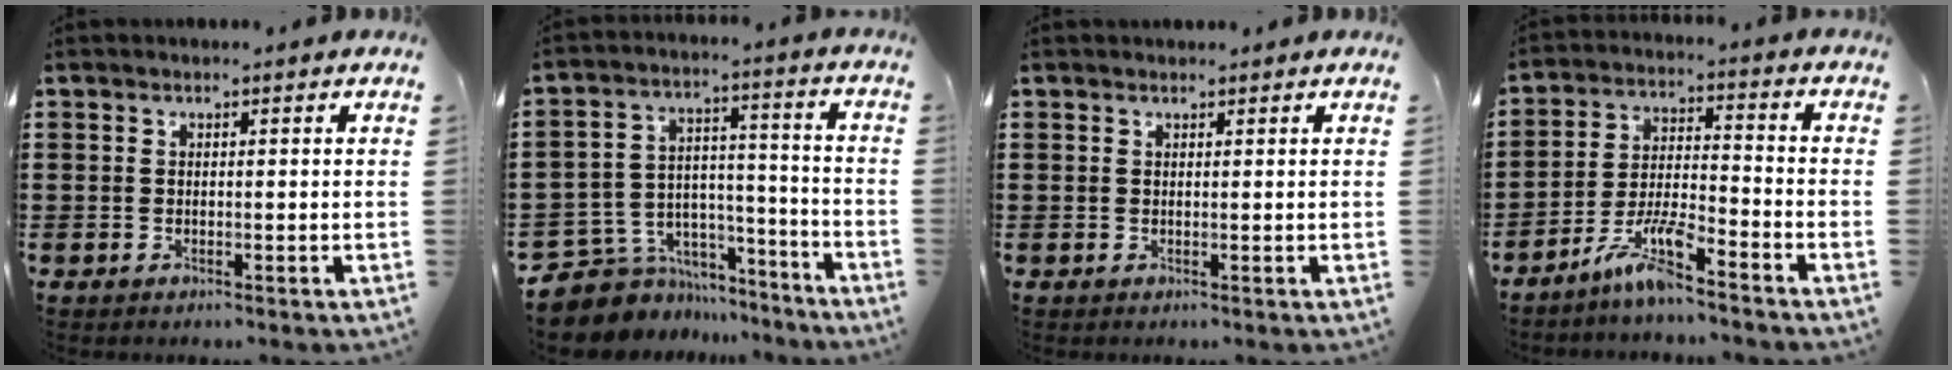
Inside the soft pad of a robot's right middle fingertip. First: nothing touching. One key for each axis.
{"total": 7.0, "fx": -5.9, "fy": 3.8, "fz": 0.5, "tx": -0.032, "ty": 0.002, "tz": -0.115}
{"total": 0.5, "fx": 0.5, "fy": 0.1, "fz": 0.0, "tx": -0.003, "ty": 0.001, "tz": 0.011}
{"total": 7.5, "fx": -5.9, "fy": 0.8, "fz": 4.5, "tx": -0.099, "ty": -0.005, "tz": -0.115}